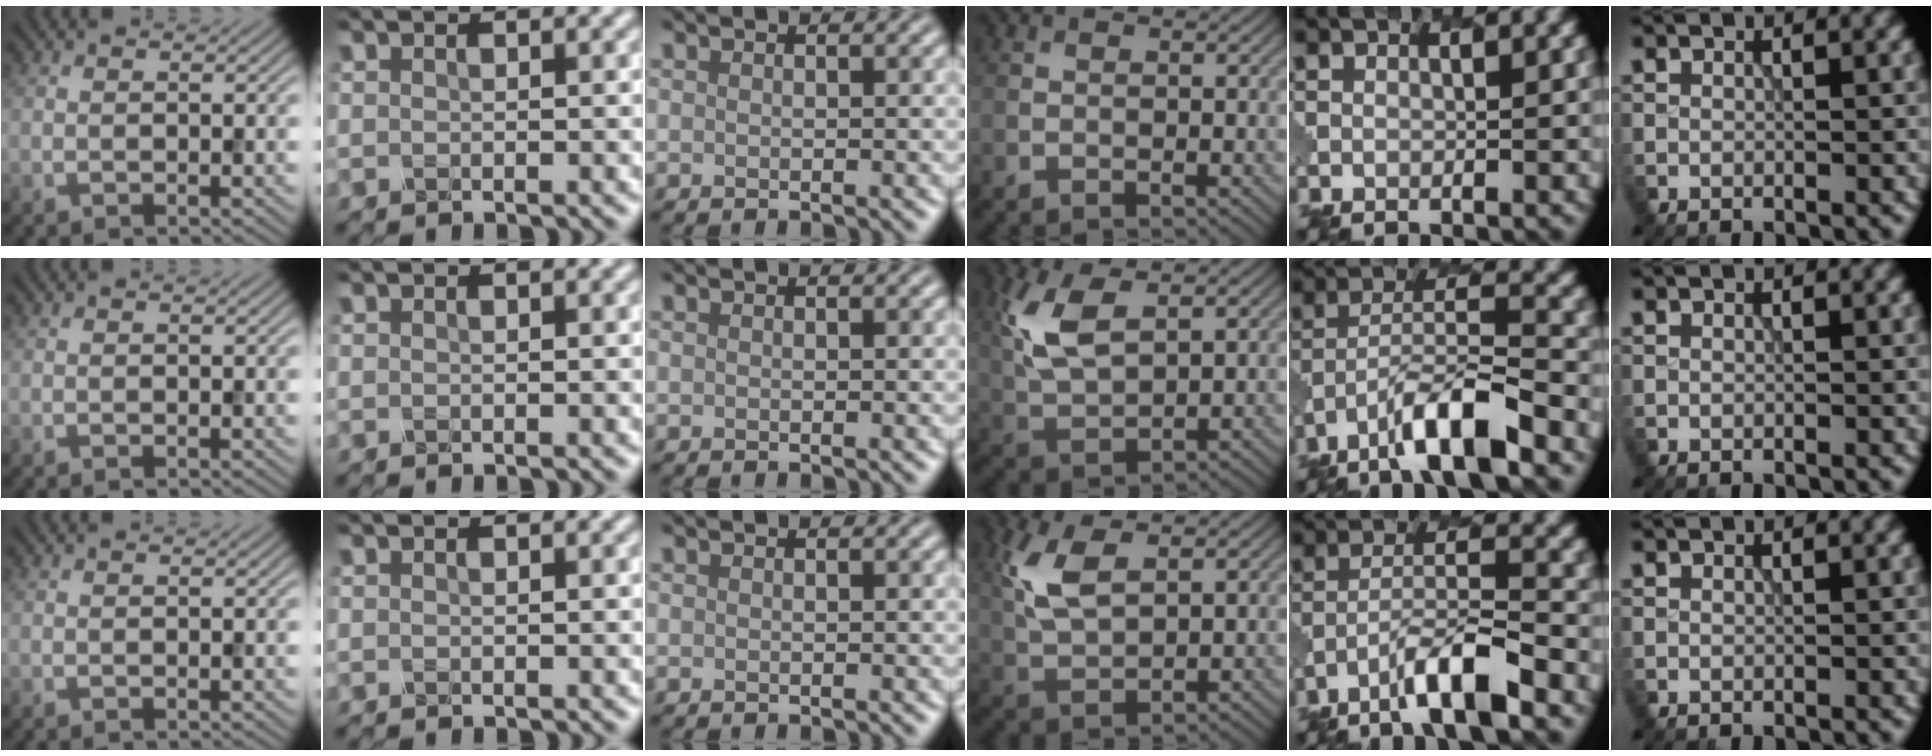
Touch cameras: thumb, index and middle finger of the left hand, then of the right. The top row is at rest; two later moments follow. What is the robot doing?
{"motion": "insert", "object": "pen bag"}